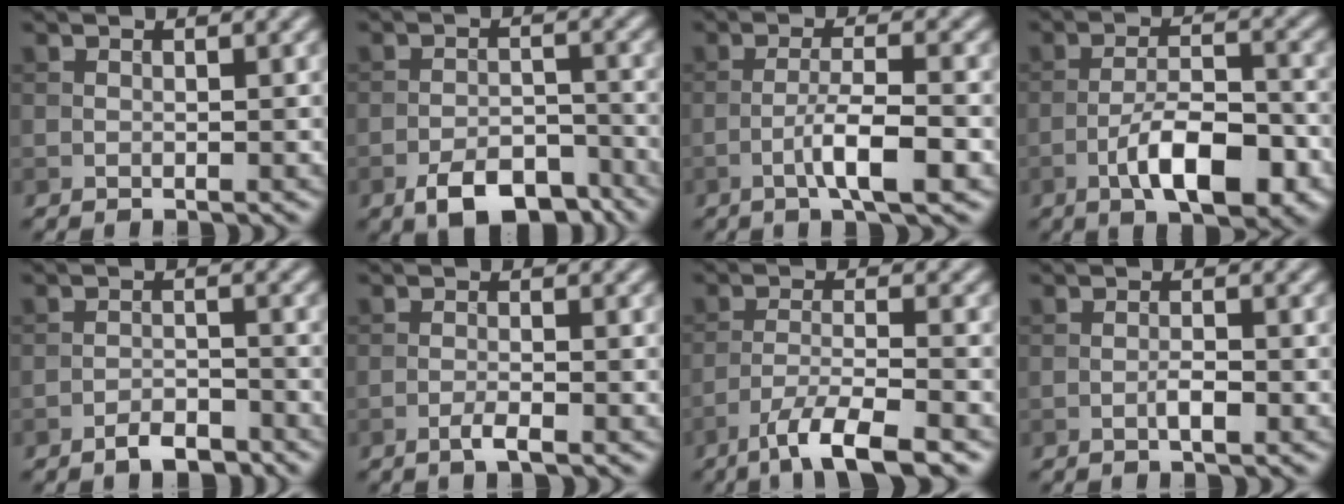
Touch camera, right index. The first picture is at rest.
{"total": 6.4, "force": [-4.3, 2.9, 3.7], "torque": [-0.056, -0.003, -0.072]}
{"total": 4.7, "force": [-1.9, 0.8, 4.2], "torque": [-0.074, 0.006, -0.035]}
{"total": 7.5, "force": [-3.5, 2.6, 6.1], "torque": [-0.102, 0.007, -0.060]}
{"total": 2.5, "force": [-2.0, 0.8, 1.3], "torque": [-0.016, 0.006, -0.038]}
{"total": 1.7, "force": [-0.9, 0.3, 1.3], "torque": [-0.022, 0.004, -0.021]}
{"total": 6.0, "force": [-4.1, 1.0, 4.2], "torque": [-0.070, -0.001, -0.078]}
{"total": 1.4, "force": [-0.6, 0.2, 1.2], "torque": [-0.022, 0.001, -0.012]}